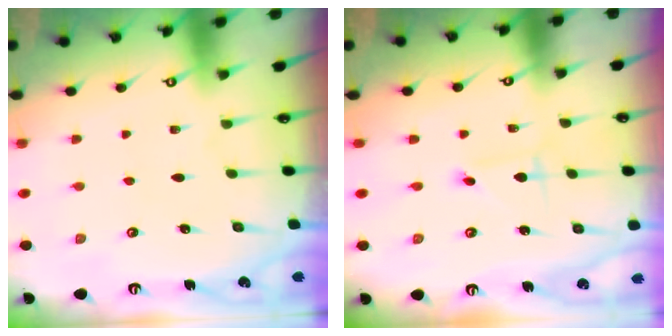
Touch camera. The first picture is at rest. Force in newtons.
{"total": 1.6, "press": 1.6, "slide": 0.1}